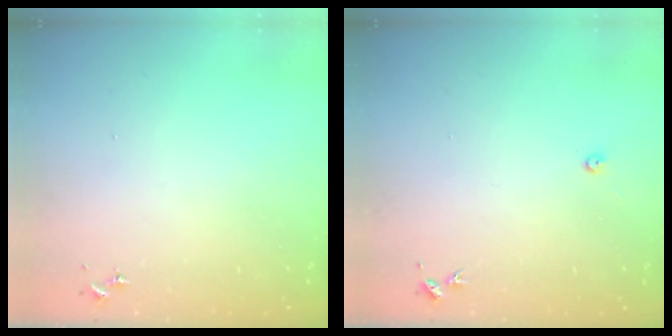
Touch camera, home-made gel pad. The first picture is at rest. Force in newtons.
{"total": 3.0, "press": 3.0, "slide": 0.4}